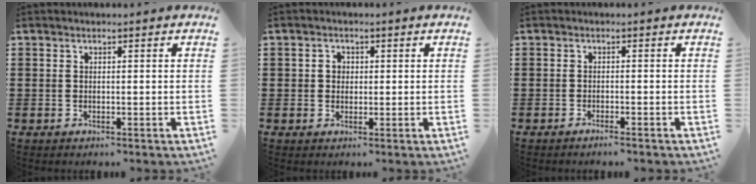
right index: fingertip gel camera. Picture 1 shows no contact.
{"total": 1.7, "force": [0.2, 1.6, 0.7], "torque": [-0.018, 0.010, 0.002]}
{"total": 1.0, "force": [-1.0, -0.1, 0.4], "torque": [-0.009, -0.002, -0.018]}